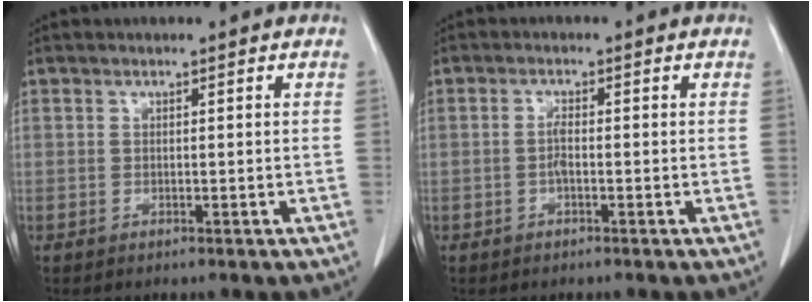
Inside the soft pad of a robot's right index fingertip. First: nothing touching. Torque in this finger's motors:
{"motor_torque": [0.33, -0.28, 0.00, 0.04]}